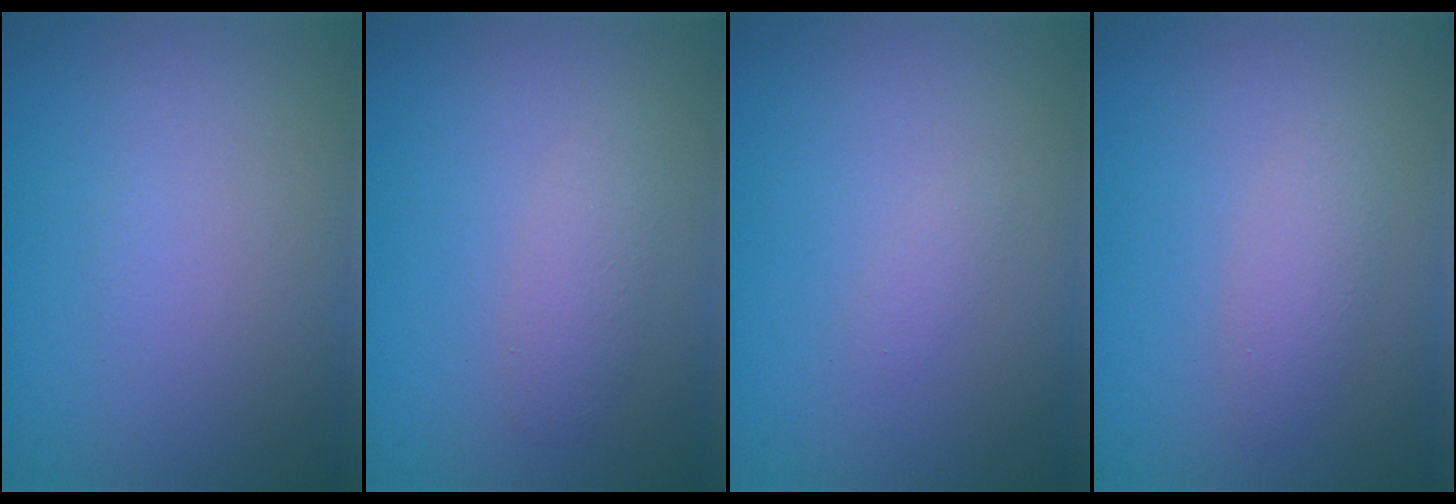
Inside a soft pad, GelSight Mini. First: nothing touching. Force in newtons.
{"total": 1.7, "press": 1.7, "slide": 0.1}
{"total": 0.7, "press": 0.7, "slide": 0.0}
{"total": 1.8, "press": 1.8, "slide": 0.0}